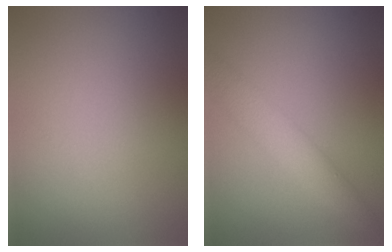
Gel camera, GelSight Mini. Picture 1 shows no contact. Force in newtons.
{"total": 4.1, "press": 4.1, "slide": 0.1}